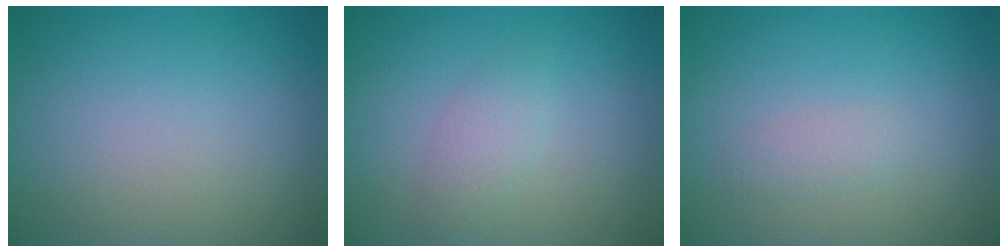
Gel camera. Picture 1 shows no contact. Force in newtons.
{"total": 1.7, "press": 1.7, "slide": 0.1}
{"total": 1.0, "press": 1.0, "slide": 0.0}